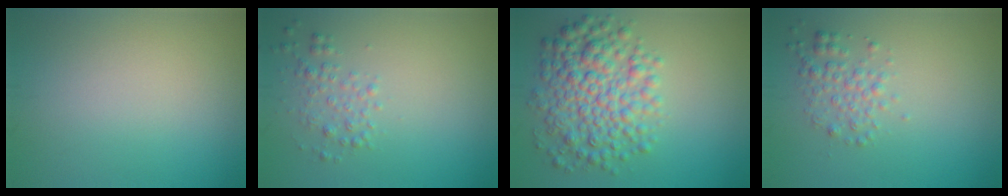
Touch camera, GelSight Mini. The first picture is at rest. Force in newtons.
{"total": 1.7, "press": 1.7, "slide": 0.1}
{"total": 6.5, "press": 6.5, "slide": 0.0}
{"total": 2.2, "press": 2.2, "slide": 0.1}